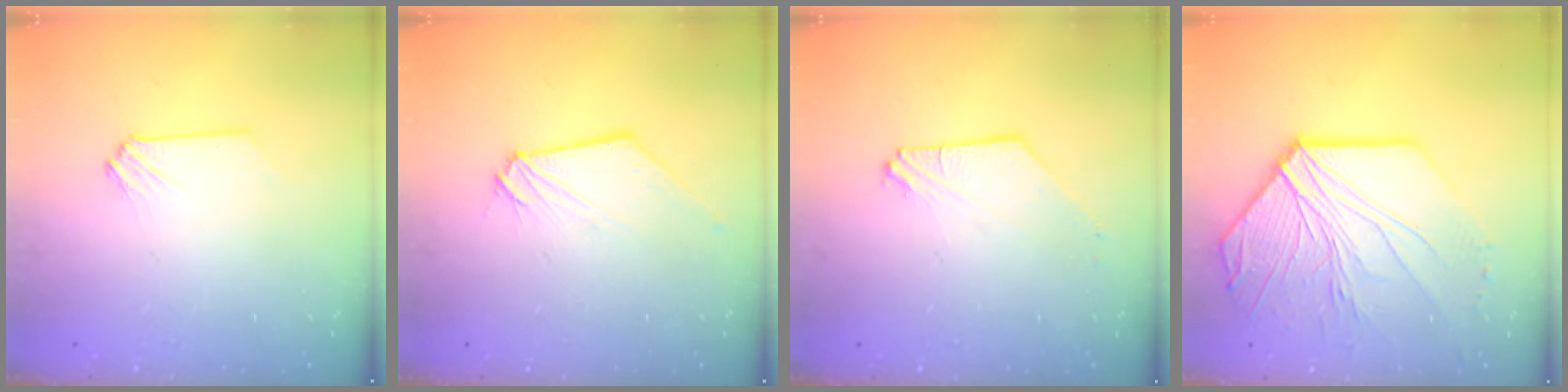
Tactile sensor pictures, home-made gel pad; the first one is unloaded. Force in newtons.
{"total": 0.0}
{"total": 0.0}
{"total": 13.6, "press": 13.5, "slide": 1.7}